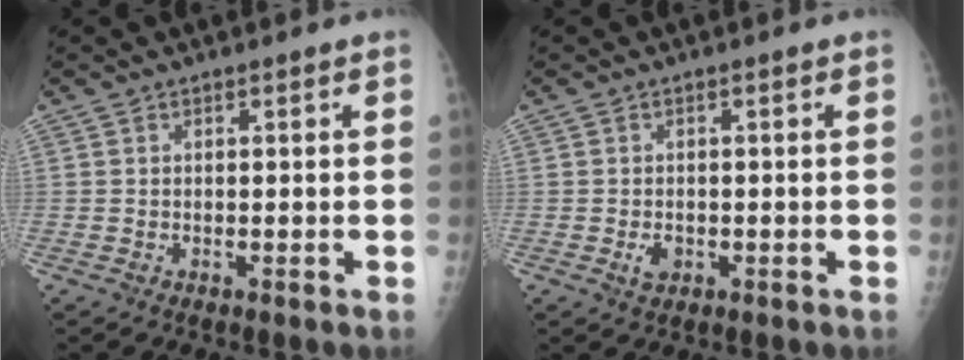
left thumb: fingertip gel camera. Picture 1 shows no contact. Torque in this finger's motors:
{"motor_torque": [-0.07, 0.77, 0.47, 0.21, -0.01]}